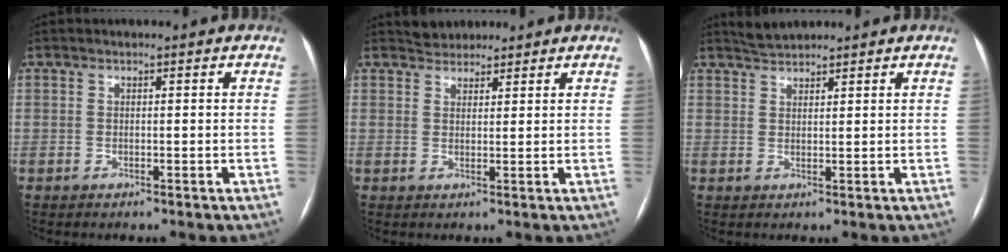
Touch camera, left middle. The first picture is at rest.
{"total": 2.9, "force": [2.6, 1.2, 0.0], "torque": [-0.002, 0.015, 0.043]}
{"total": 2.6, "force": [2.5, 0.2, 0.2], "torque": [-0.011, 0.013, 0.050]}